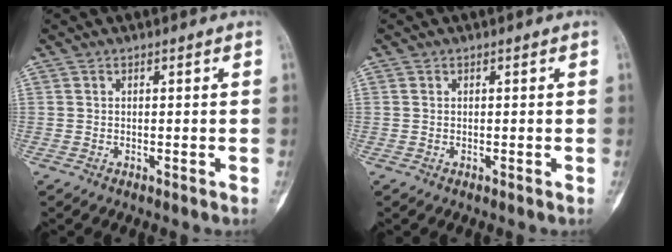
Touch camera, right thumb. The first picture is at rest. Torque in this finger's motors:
{"motor_torque": [-0.32, -0.06, -0.12, 0.07, 0.02]}